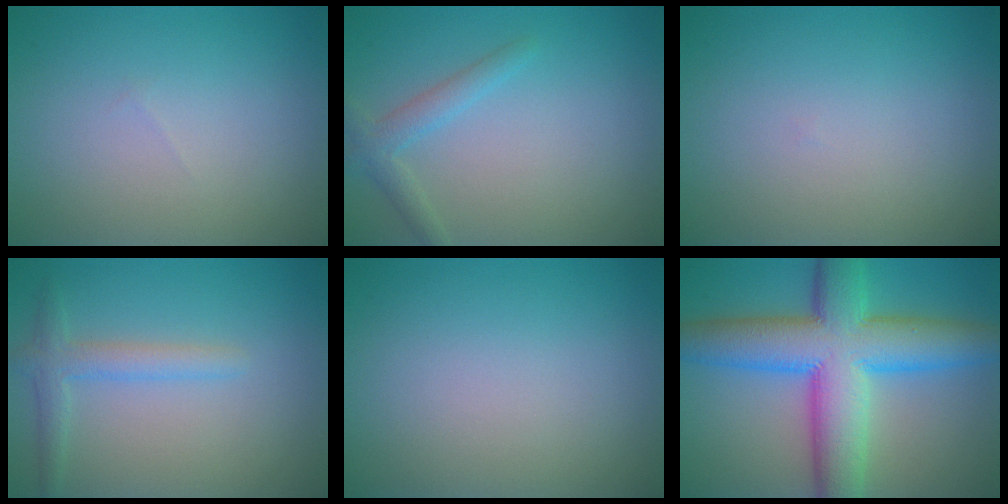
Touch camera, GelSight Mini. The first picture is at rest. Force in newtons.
{"total": 2.1, "press": 2.1, "slide": 0.1}
{"total": 0.0}
{"total": 2.3, "press": 2.3, "slide": 0.1}
{"total": 0.0}
{"total": 11.7, "press": 11.7, "slide": 0.0}